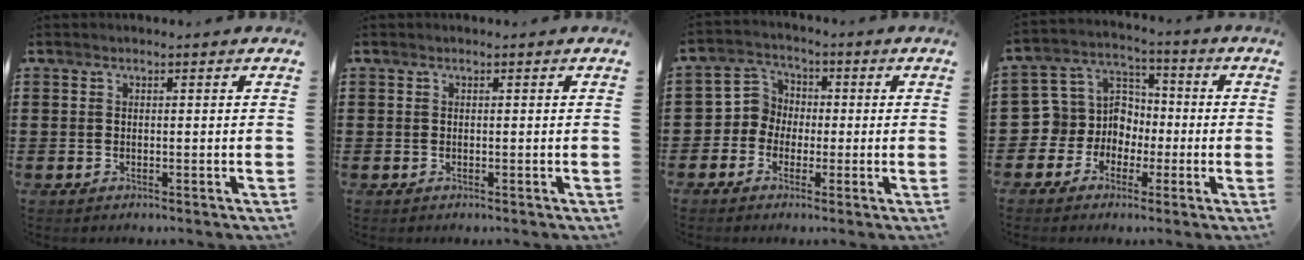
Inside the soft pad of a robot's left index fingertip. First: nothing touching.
{"total": 0.0}
{"total": 4.8, "force": [-1.4, 4.6, 0.8], "torque": [-0.035, 0.017, -0.031]}
{"total": 7.4, "force": [-1.6, 7.2, 0.5], "torque": [-0.062, -0.001, -0.034]}